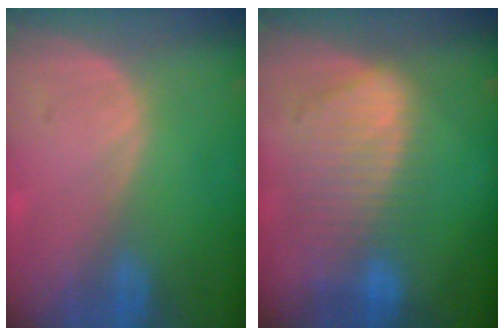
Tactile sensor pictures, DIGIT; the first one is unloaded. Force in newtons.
{"total": 9.3, "press": 8.1, "slide": 4.5}